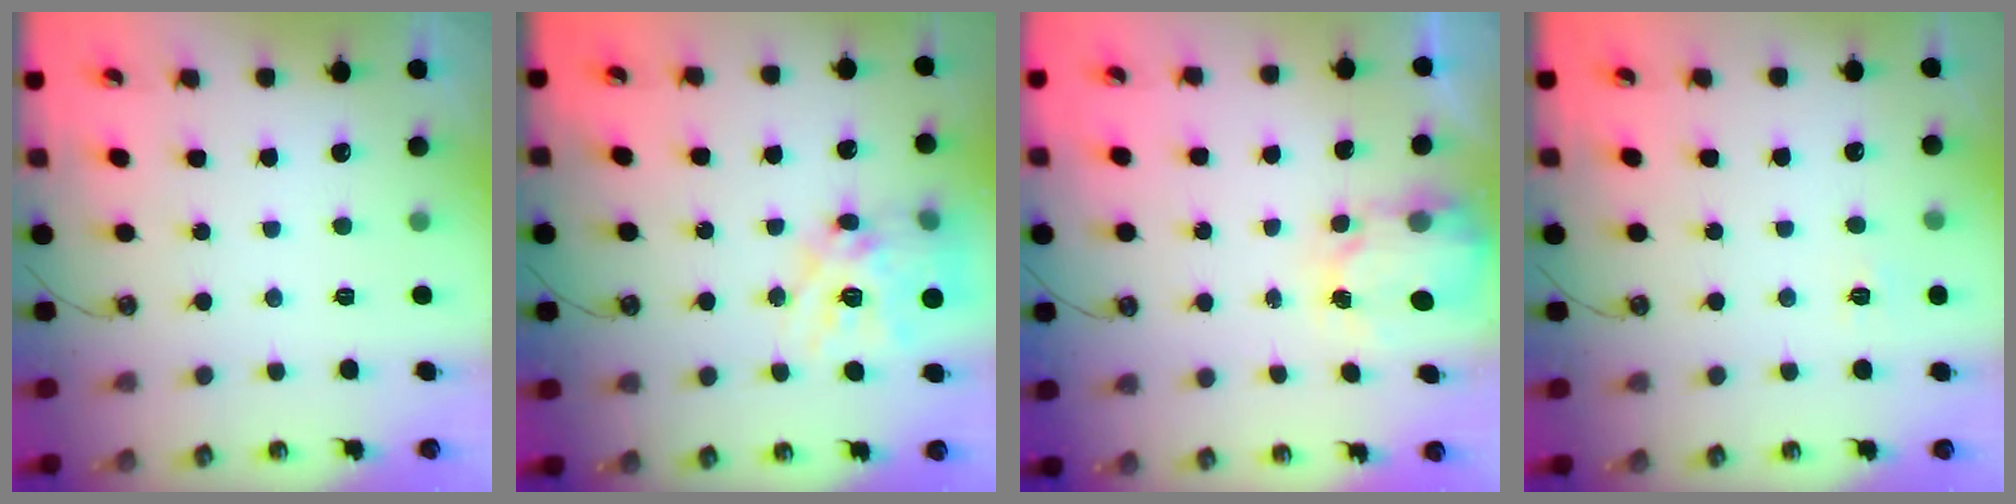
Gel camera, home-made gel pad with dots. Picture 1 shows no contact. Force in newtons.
{"total": 16.8, "press": 16.8, "slide": 1.3}
{"total": 4.1, "press": 4.1, "slide": 0.1}
{"total": 4.7, "press": 4.6, "slide": 0.7}